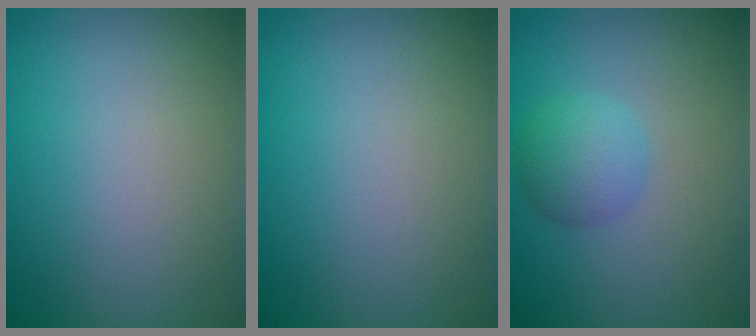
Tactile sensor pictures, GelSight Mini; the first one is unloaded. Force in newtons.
{"total": 0.0}
{"total": 2.6, "press": 2.6, "slide": 0.2}